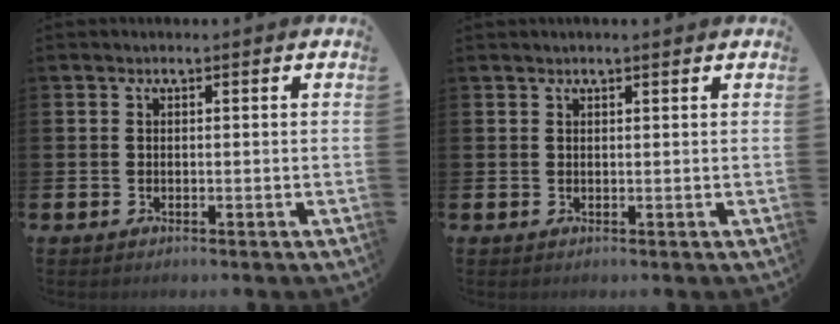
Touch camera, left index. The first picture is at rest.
{"total": 1.0, "force": [0.9, 0.0, 0.3], "torque": [0.002, -0.003, 0.014]}